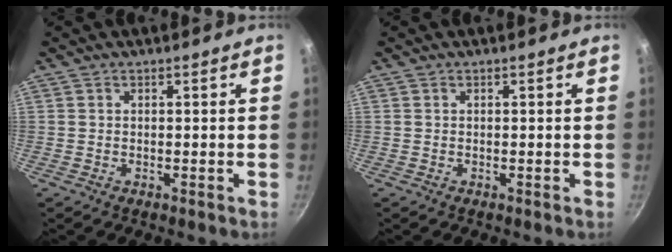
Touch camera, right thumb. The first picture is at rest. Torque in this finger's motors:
{"motor_torque": [-0.03, 0.02, -0.01, -0.02, 0.00]}